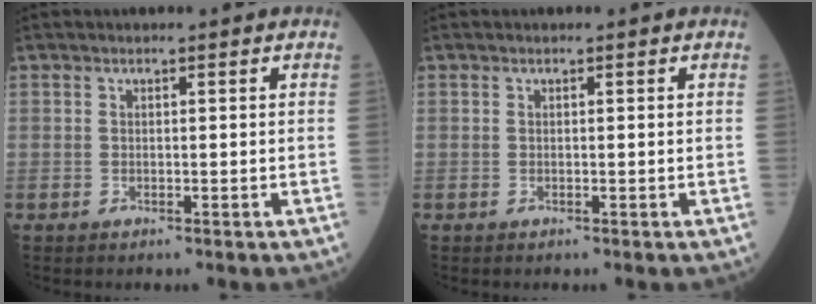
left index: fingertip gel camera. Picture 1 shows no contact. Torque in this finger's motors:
{"motor_torque": [0.00, 0.00, 0.00, 0.00]}